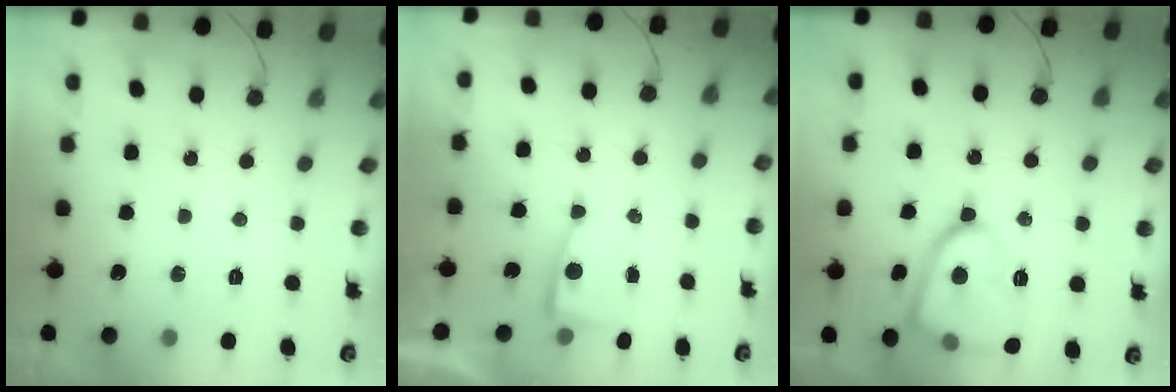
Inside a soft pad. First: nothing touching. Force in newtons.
{"total": 2.2, "press": 2.2, "slide": 0.3}
{"total": 15.5, "press": 15.4, "slide": 1.3}